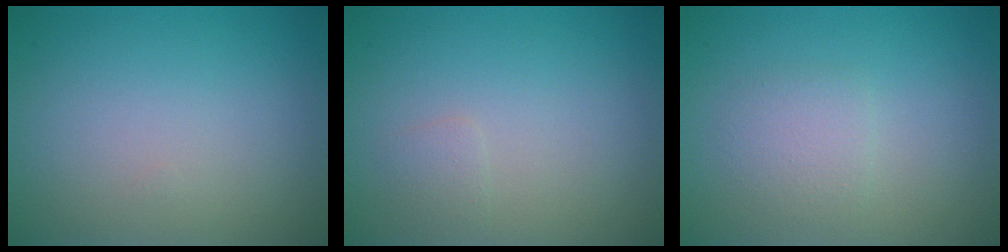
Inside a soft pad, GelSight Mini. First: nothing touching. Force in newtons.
{"total": 0.8, "press": 0.8, "slide": 0.1}
{"total": 1.9, "press": 1.9, "slide": 0.0}